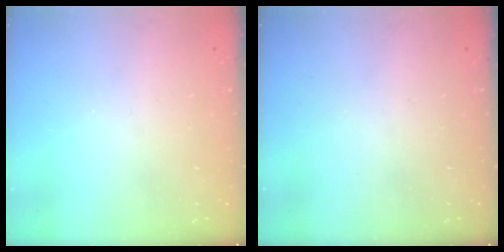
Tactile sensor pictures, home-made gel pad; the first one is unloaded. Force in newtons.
{"total": 0.0}